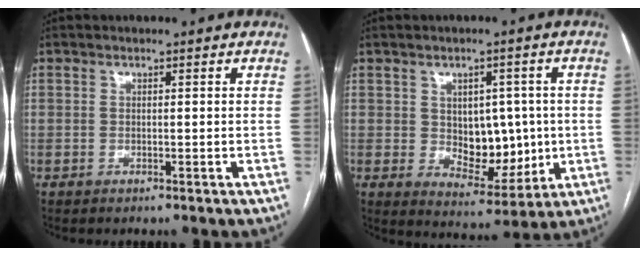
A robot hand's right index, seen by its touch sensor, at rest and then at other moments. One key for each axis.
{"total": 9.3, "fx": 0.2, "fy": 5.8, "fz": 7.2, "tx": -0.099, "ty": 0.003, "tz": 0.019}